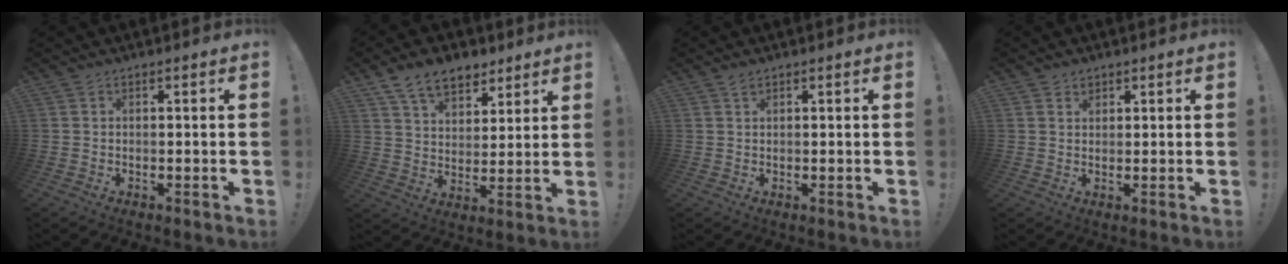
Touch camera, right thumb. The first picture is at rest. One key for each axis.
{"total": 11.5, "fx": 7.7, "fy": 6.8, "fz": 5.1, "tx": -0.079, "ty": -0.039, "tz": 0.147}
{"total": 1.3, "fx": 1.1, "fy": 0.4, "fz": 0.5, "tx": -0.003, "ty": -0.003, "tz": 0.019}
{"total": 1.7, "fx": 1.2, "fy": 1.2, "fz": 0.2, "tx": 0.006, "ty": -0.006, "tz": 0.020}